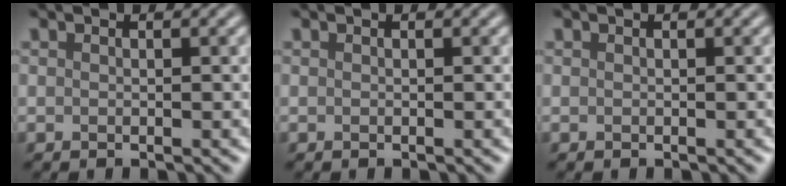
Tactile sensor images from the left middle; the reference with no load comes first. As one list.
[{"total": 0.0}, {"total": 0.0}]